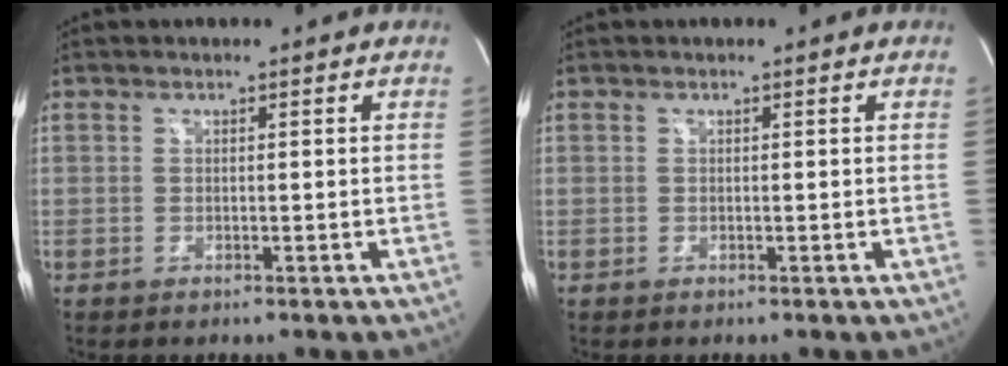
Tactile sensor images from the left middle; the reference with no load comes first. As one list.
[{"total": 0.0}]